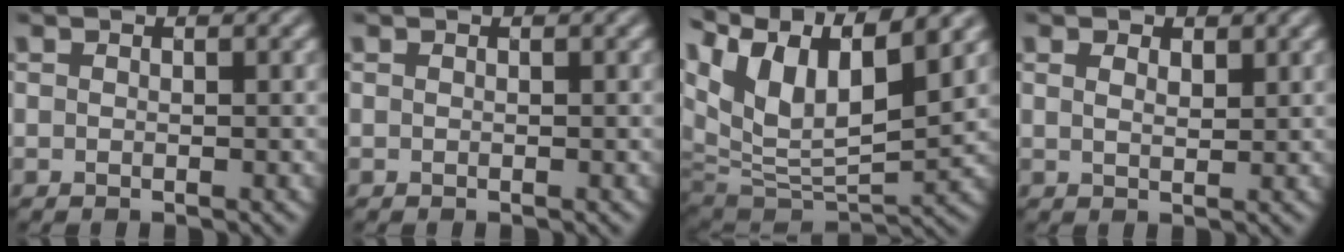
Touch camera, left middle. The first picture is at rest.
{"total": 0.0}
{"total": 12.3, "force": [6.5, 5.4, 8.9], "torque": [-0.186, 0.029, 0.118]}
{"total": 1.8, "force": [1.1, 1.0, 1.1], "torque": [-0.011, 0.006, 0.010]}